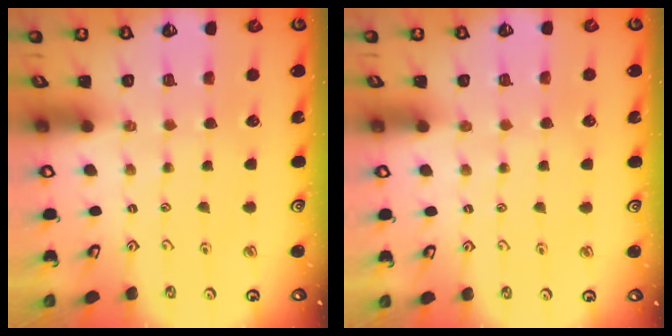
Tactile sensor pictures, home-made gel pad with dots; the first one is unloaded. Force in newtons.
{"total": 0.8, "press": 0.8, "slide": 0.1}